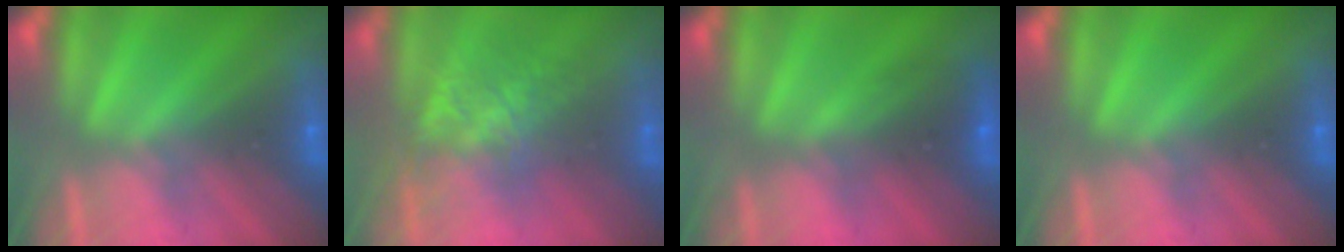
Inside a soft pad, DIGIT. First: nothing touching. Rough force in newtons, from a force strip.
{"total": 3.9}
{"total": 2.7}
{"total": 0.0}